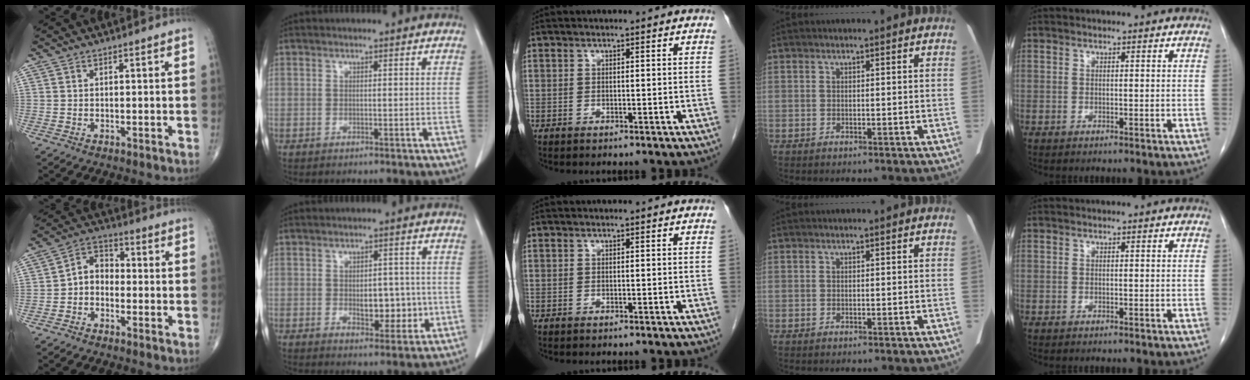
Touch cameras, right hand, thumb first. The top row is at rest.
{"thumb": {"total": 5.7, "force": [-1.4, 4.4, 3.4], "torque": [-0.033, 0.029, -0.044]}, "index": {"total": 6.2, "force": [-0.7, 3.4, 5.1], "torque": [-0.061, 0.002, 0.001]}}